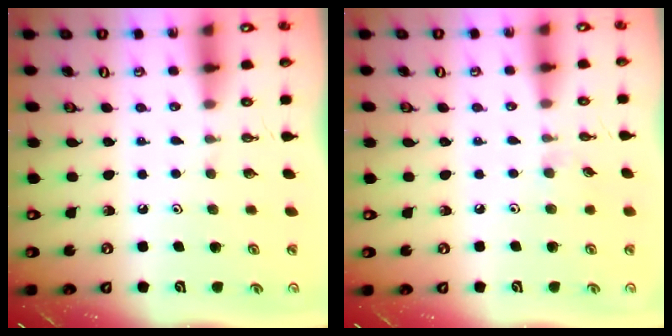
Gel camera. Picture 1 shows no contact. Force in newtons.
{"total": 3.7, "press": 3.7, "slide": 0.6}